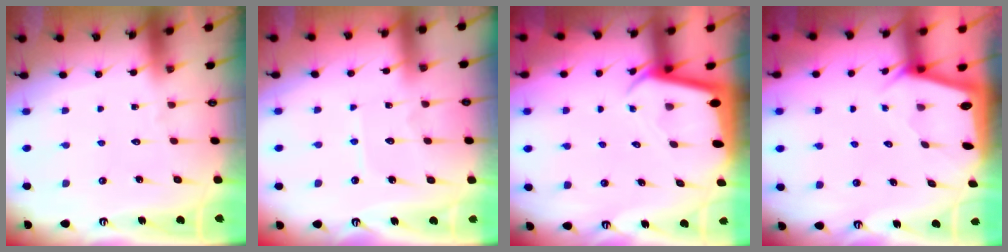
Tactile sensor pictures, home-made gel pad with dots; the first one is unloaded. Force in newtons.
{"total": 5.3, "press": 5.2, "slide": 0.6}
{"total": 2.3, "press": 2.3, "slide": 0.2}
{"total": 1.9, "press": 1.9, "slide": 0.2}